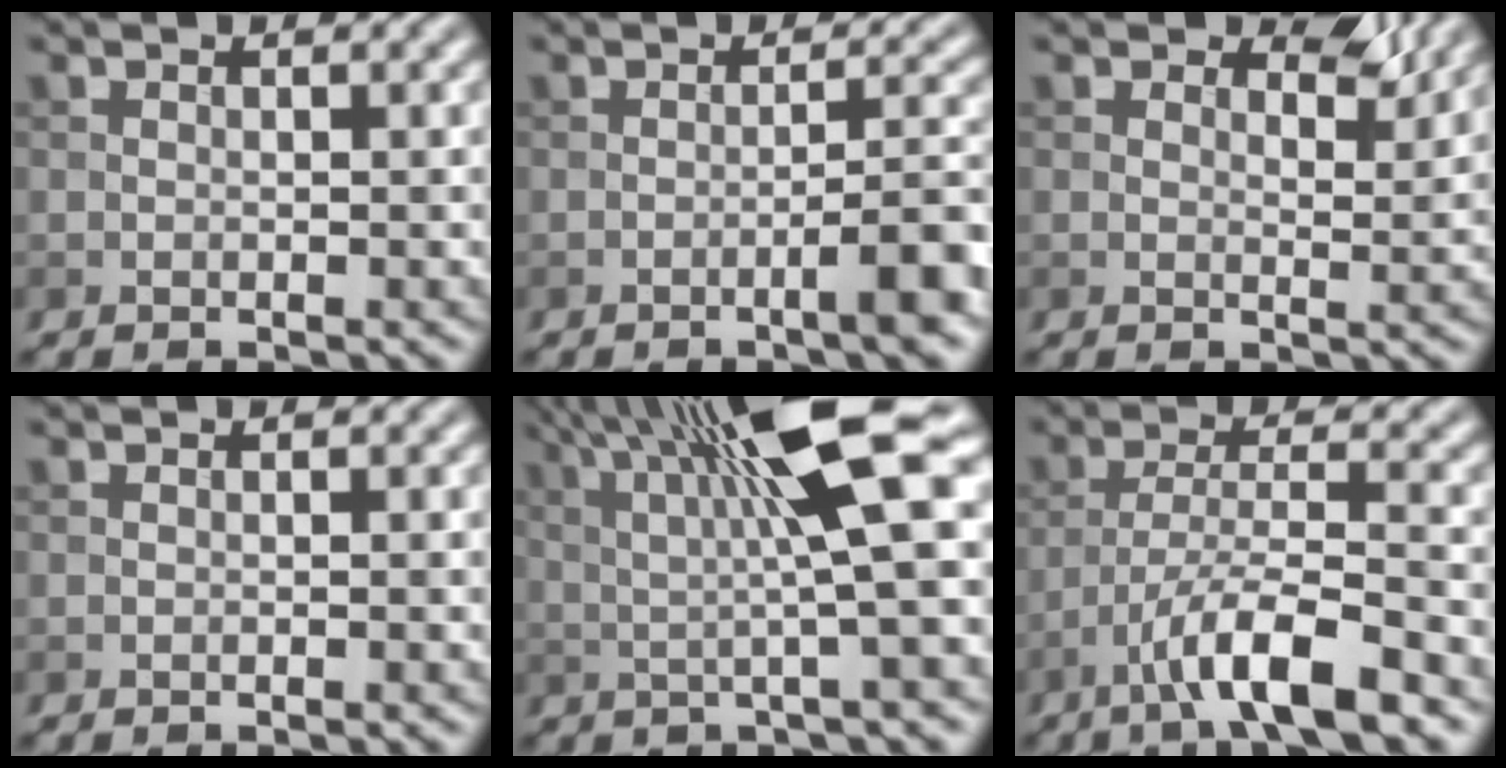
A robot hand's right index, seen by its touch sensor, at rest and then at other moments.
{"total": 3.8, "force": [-1.8, 0.6, 3.4], "torque": [-0.047, 0.012, -0.035]}
{"total": 2.3, "force": [1.7, 0.9, 1.3], "torque": [-0.020, -0.007, 0.028]}
{"total": 0.0}
{"total": 10.8, "force": [3.0, 1.5, 10.3], "torque": [-0.159, 0.014, 0.047]}
{"total": 7.2, "force": [-4.5, 1.4, 5.5], "torque": [-0.094, 0.006, -0.081]}